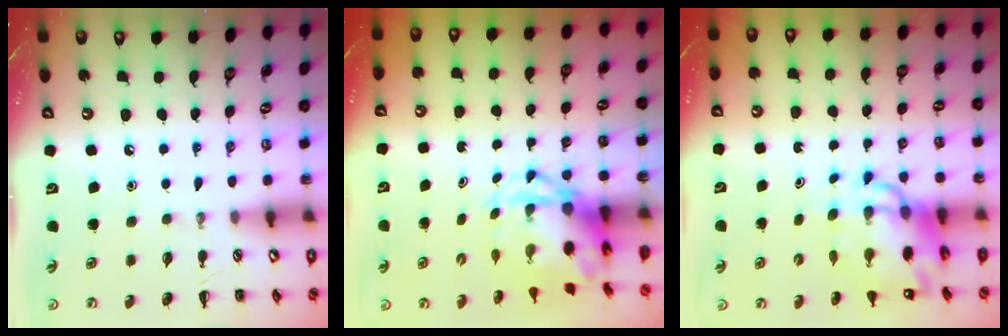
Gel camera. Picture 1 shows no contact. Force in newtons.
{"total": 4.7, "press": 4.5, "slide": 1.2}
{"total": 11.1, "press": 10.6, "slide": 3.2}